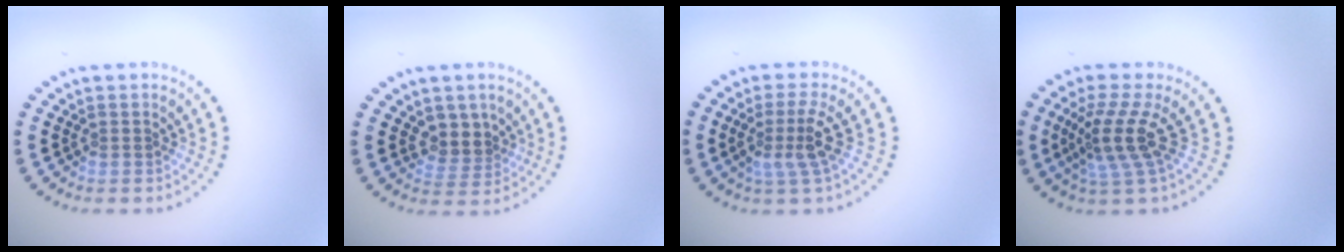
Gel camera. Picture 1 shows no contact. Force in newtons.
{"total": 2.6, "press": 2.2, "slide": 1.5}
{"total": 3.1, "press": 2.2, "slide": 2.2}
{"total": 3.9, "press": 2.7, "slide": 2.8}